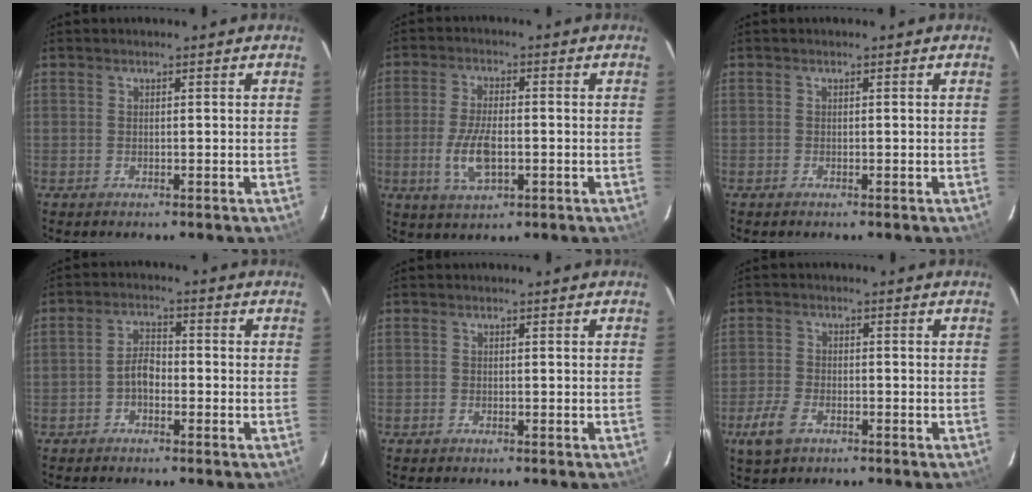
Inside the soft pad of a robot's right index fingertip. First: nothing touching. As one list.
[{"total": 8.2, "force": [-2.0, 3.6, 7.1], "torque": [-0.147, -0.008, -0.036]}, {"total": 0.0}, {"total": 3.4, "force": [-1.7, 2.0, 2.2], "torque": [-0.043, 0.012, -0.033]}, {"total": 0.8, "force": [-0.6, 0.5, 0.0], "torque": [-0.001, 0.003, -0.011]}, {"total": 6.2, "force": [-3.5, 3.5, 3.7], "torque": [-0.098, -0.003, -0.066]}]